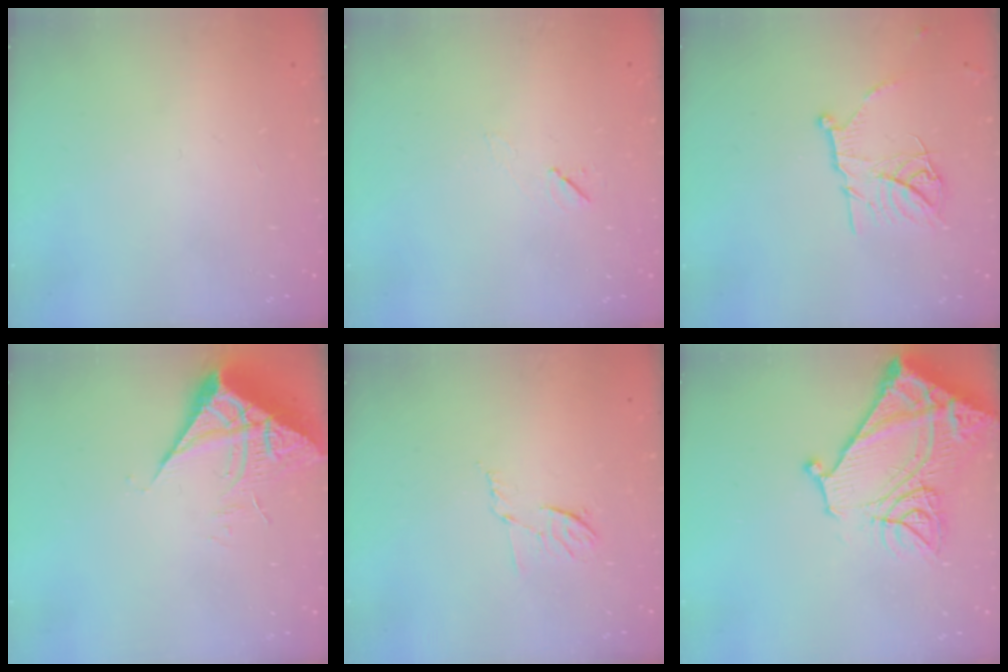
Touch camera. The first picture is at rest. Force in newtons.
{"total": 4.8, "press": 4.4, "slide": 2.0}
{"total": 12.8, "press": 12.8, "slide": 1.1}
{"total": 7.2, "press": 7.2, "slide": 0.8}
{"total": 5.9, "press": 5.9, "slide": 1.0}
{"total": 22.0, "press": 21.8, "slide": 2.5}